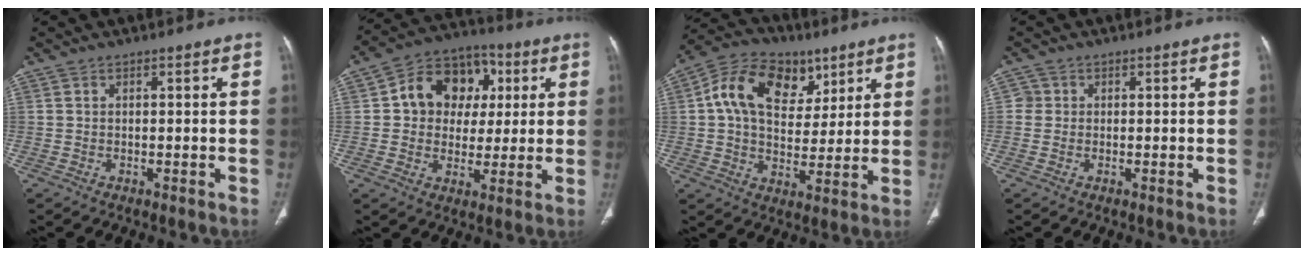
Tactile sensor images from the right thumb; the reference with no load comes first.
{"total": 14.2, "force": [2.7, 11.6, 7.8], "torque": [-0.081, 0.014, 0.037]}
{"total": 16.6, "force": [6.3, 11.6, 10.1], "torque": [-0.147, 0.001, 0.106]}
{"total": 1.8, "force": [0.2, 1.8, 0.2], "torque": [0.006, 0.004, -0.001]}